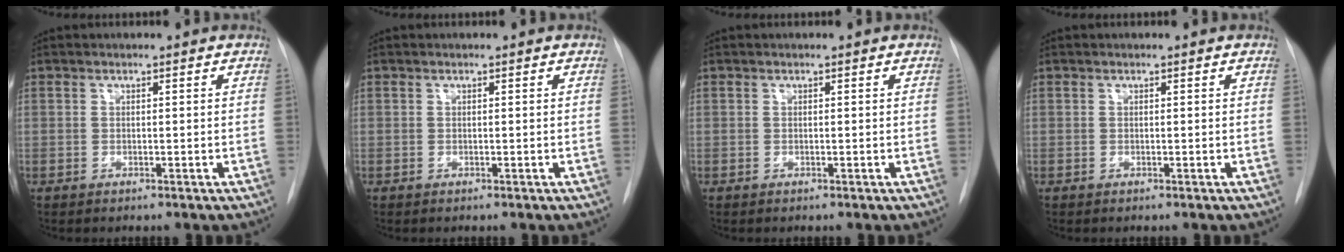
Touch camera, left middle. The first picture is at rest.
{"total": 0.0}
{"total": 0.0}
{"total": 0.0}